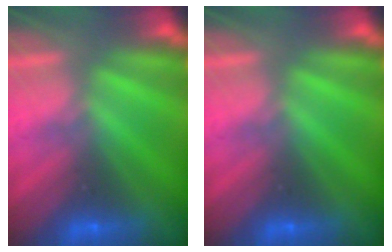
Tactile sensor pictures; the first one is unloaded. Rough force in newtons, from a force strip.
{"total": 0.0}